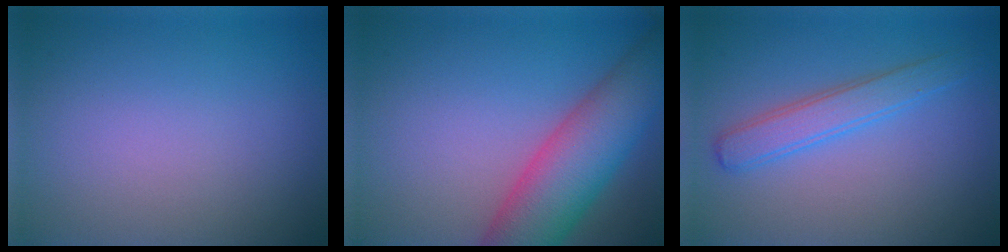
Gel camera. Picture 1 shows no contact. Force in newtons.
{"total": 8.6, "press": 8.6, "slide": 0.3}
{"total": 2.8, "press": 2.8, "slide": 0.1}